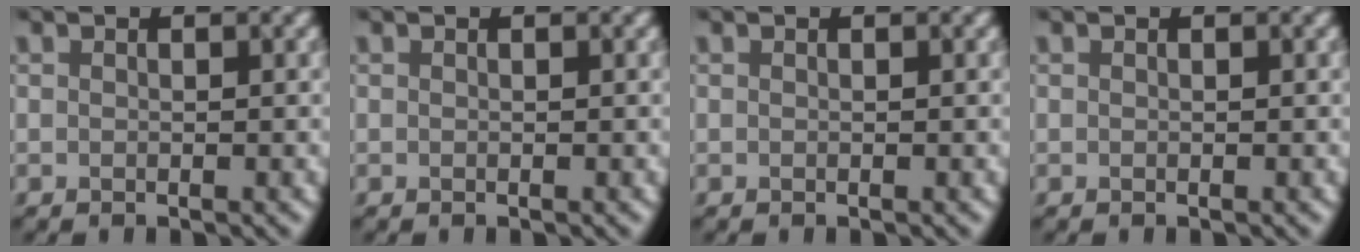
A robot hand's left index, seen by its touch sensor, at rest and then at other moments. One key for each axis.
{"total": 0.0}
{"total": 0.0}
{"total": 0.0}